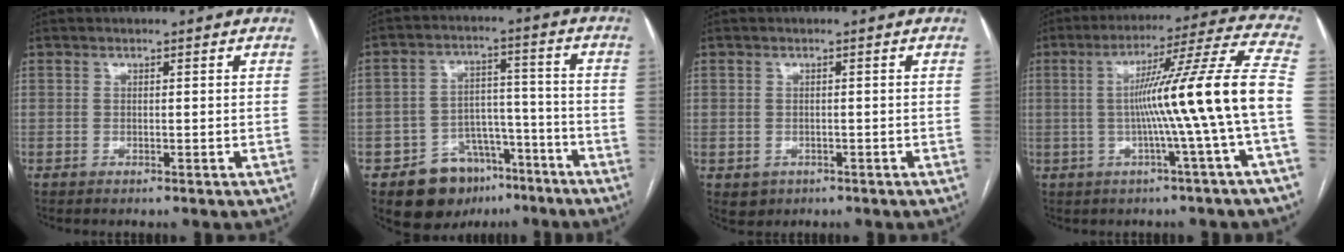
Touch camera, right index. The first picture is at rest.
{"total": 11.1, "force": [-6.9, 7.4, 4.5], "torque": [-0.064, 0.033, -0.099]}
{"total": 2.5, "force": [-0.9, 2.3, 0.4], "torque": [-0.001, 0.005, -0.006]}
{"total": 15.2, "force": [-2.1, -2.7, 14.8], "torque": [-0.220, 0.011, -0.037]}